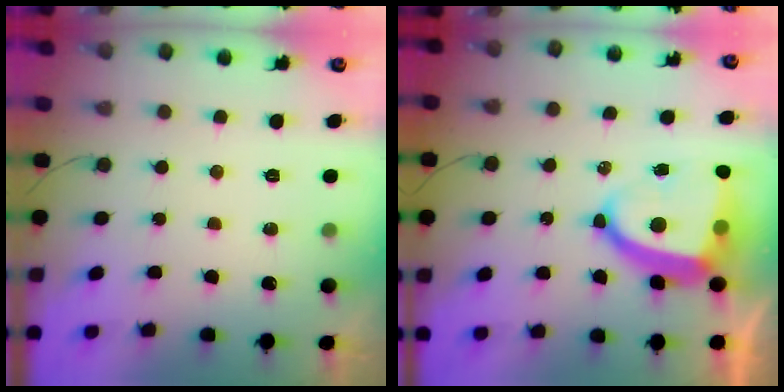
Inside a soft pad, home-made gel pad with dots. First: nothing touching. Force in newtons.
{"total": 12.5, "press": 12.4, "slide": 2.0}